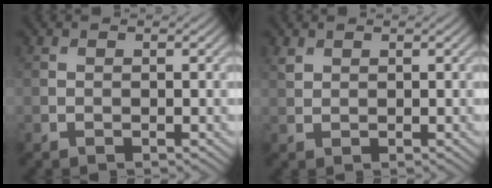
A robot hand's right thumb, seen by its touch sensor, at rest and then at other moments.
{"total": 1.0, "force": [0.8, 0.5, 0.4], "torque": [-0.013, -0.001, 0.020]}